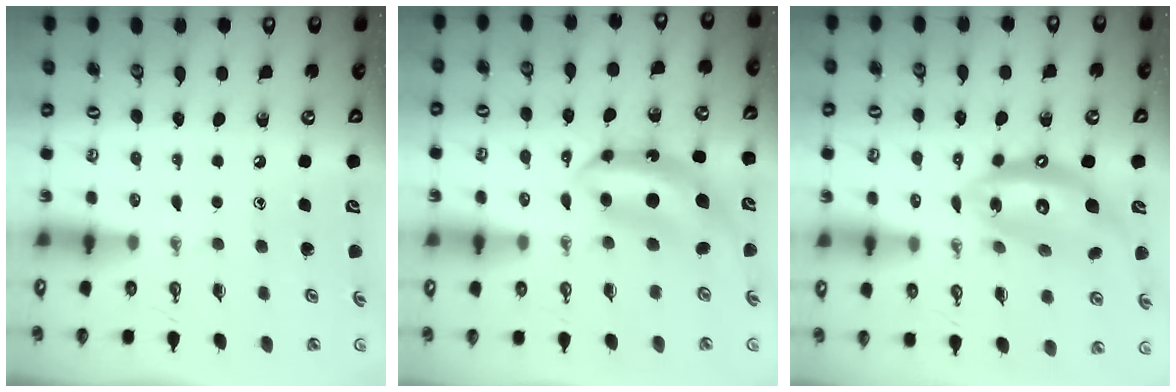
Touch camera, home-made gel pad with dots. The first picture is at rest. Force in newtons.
{"total": 7.6, "press": 7.6, "slide": 0.8}
{"total": 14.8, "press": 14.7, "slide": 1.5}